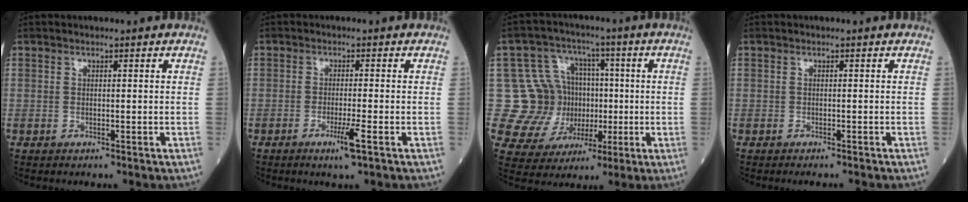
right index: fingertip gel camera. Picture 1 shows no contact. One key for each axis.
{"total": 3.2, "fx": -1.6, "fy": -0.5, "fz": 2.7, "tx": -0.050, "ty": -0.009, "tz": -0.032}
{"total": 12.0, "fx": -0.1, "fy": 11.1, "fz": 4.7, "tx": -0.085, "ty": 0.040, "tz": 0.020}
{"total": 1.9, "fx": -1.8, "fy": -0.1, "fz": 0.6, "tx": -0.006, "ty": -0.004, "tz": -0.025}